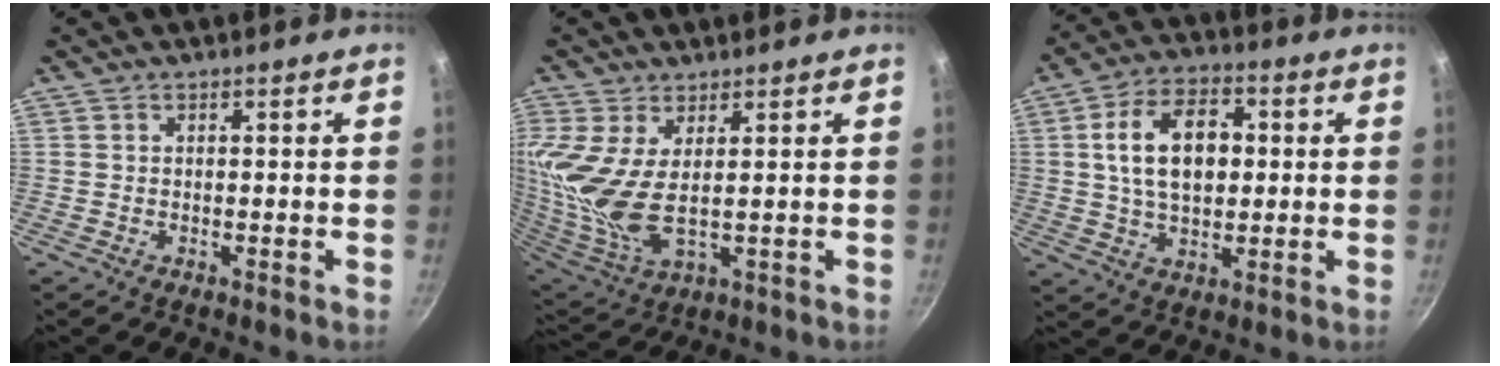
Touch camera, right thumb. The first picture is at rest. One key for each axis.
{"total": 12.9, "fx": 3.9, "fy": 5.6, "fz": 11.0, "tx": -0.239, "ty": -0.025, "tz": 0.079}
{"total": 13.2, "fx": 1.8, "fy": 8.1, "fz": 10.3, "tx": -0.154, "ty": 0.012, "tz": 0.027}